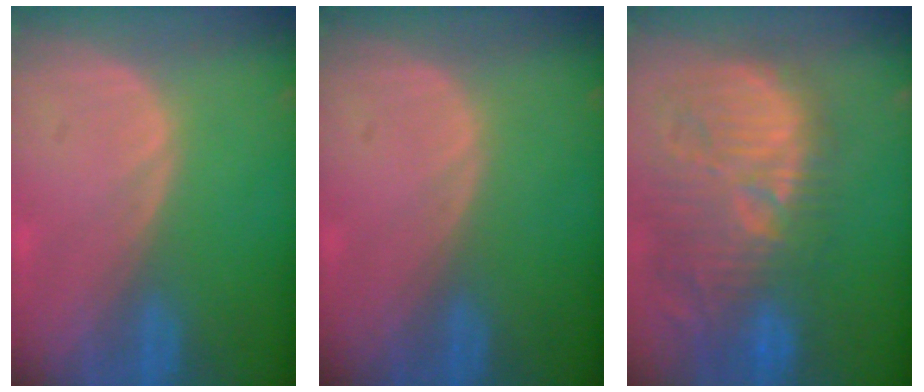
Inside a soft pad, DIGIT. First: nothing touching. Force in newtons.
{"total": 0.0}
{"total": 13.9, "press": 12.7, "slide": 5.5}